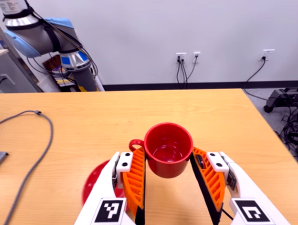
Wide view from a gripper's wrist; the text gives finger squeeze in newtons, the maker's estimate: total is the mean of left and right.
{"total": 2.7, "left": 2.2, "right": 3.2}